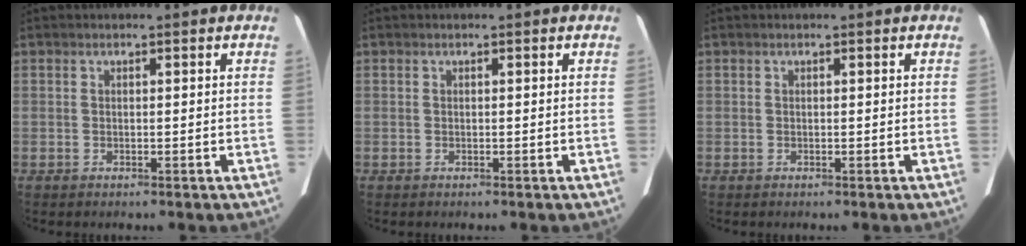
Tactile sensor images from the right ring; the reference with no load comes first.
{"total": 0.0}
{"total": 0.0}